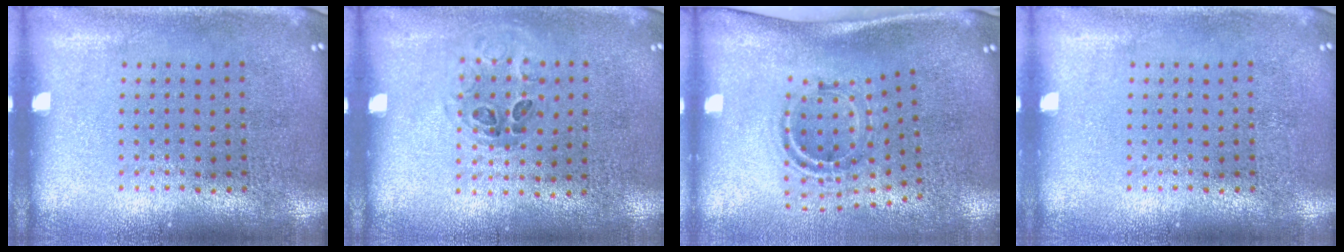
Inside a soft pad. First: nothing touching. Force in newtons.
{"total": 0.9, "press": 0.6, "slide": 0.7}
{"total": 1.2, "press": 1.0, "slide": 0.7}
{"total": 0.0}